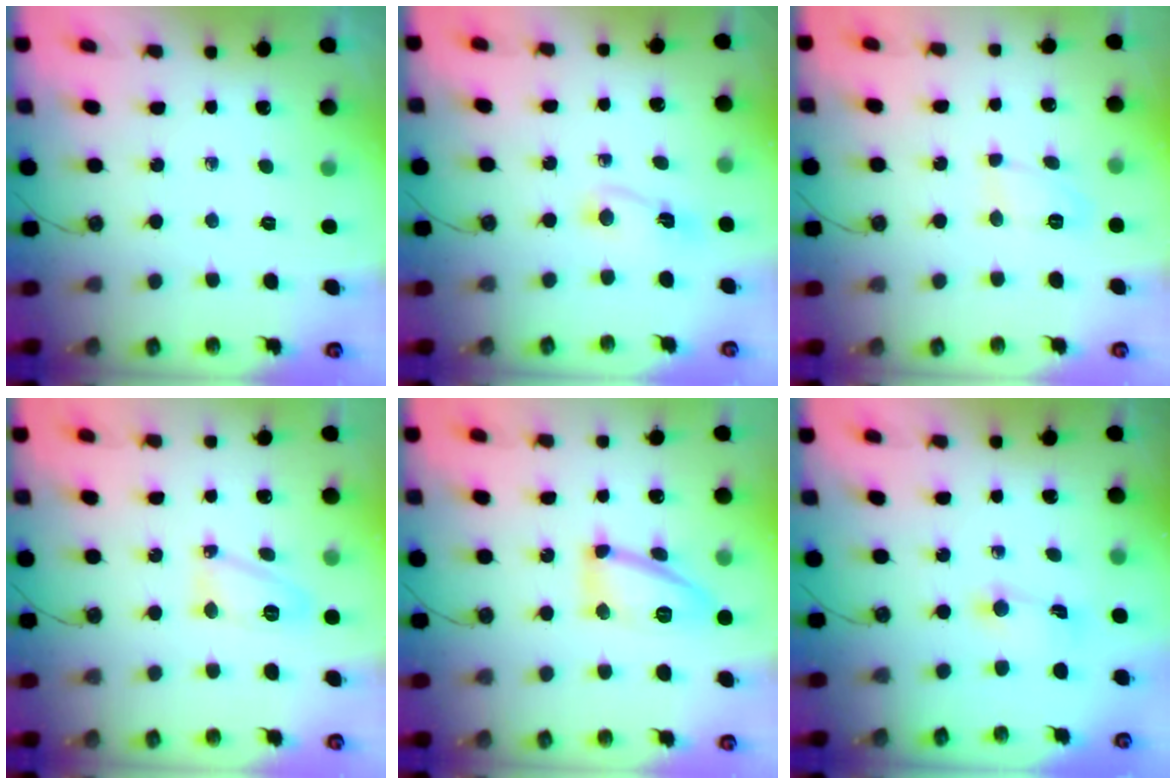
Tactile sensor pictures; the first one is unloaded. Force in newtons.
{"total": 2.4, "press": 2.3, "slide": 0.6}
{"total": 5.7, "press": 5.6, "slide": 0.7}
{"total": 9.7, "press": 9.6, "slide": 1.1}
{"total": 12.7, "press": 12.7, "slide": 1.1}
{"total": 2.0, "press": 2.0, "slide": 0.1}